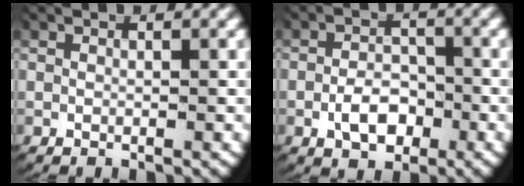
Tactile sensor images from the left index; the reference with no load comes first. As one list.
[{"total": 3.6, "force": [-1.7, 2.4, 2.1], "torque": [-0.032, -0.008, -0.027]}]